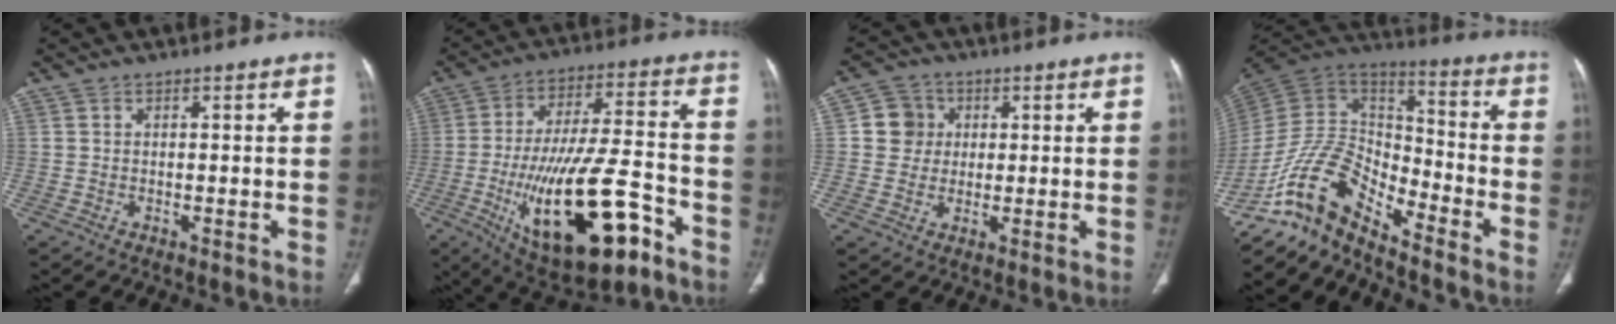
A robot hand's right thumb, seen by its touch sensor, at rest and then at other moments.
{"total": 23.7, "force": [-9.9, 8.8, 19.6], "torque": [-0.343, 0.037, -0.144]}
{"total": 6.0, "force": [1.1, 5.7, 1.5], "torque": [0.004, 0.004, 0.015]}
{"total": 14.0, "force": [-11.2, 5.0, 6.6], "torque": [-0.117, 0.100, -0.222]}